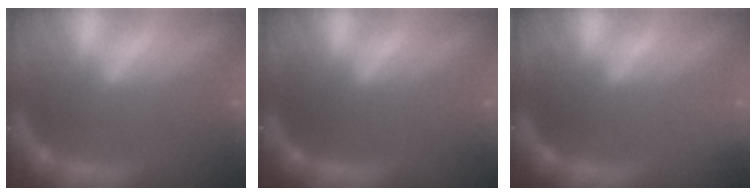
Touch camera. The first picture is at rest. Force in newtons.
{"total": 0.0}
{"total": 1.4}